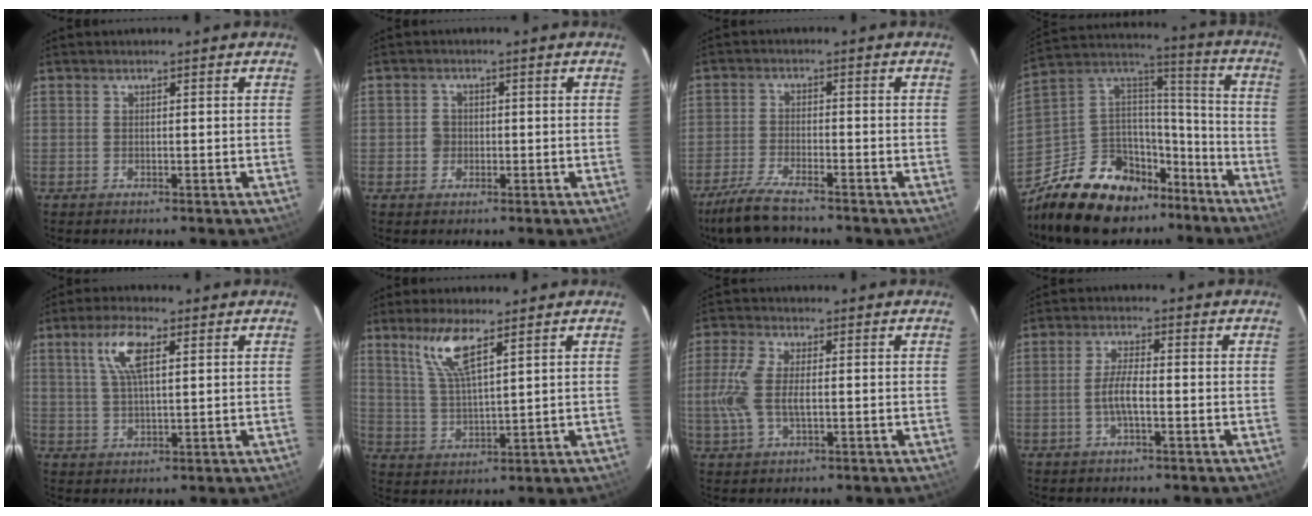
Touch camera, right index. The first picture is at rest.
{"total": 2.3, "force": [-0.4, 2.2, 0.5], "torque": [-0.009, 0.004, -0.008]}
{"total": 8.3, "force": [-6.9, 1.6, 4.2], "torque": [-0.112, -0.020, -0.130]}
{"total": 21.9, "force": [-14.8, 12.7, 10.0], "torque": [-0.224, 0.052, -0.227]}
{"total": 7.5, "force": [2.9, 2.5, 6.5], "torque": [-0.128, 0.011, 0.057]}
{"total": 8.2, "force": [4.9, 1.5, 6.4], "torque": [-0.134, -0.002, 0.105]}
{"total": 8.1, "force": [-0.3, 3.6, 7.2], "torque": [-0.163, 0.003, -0.006]}
{"total": 4.5, "force": [-1.3, 1.1, 4.1], "torque": [-0.085, 0.002, -0.024]}